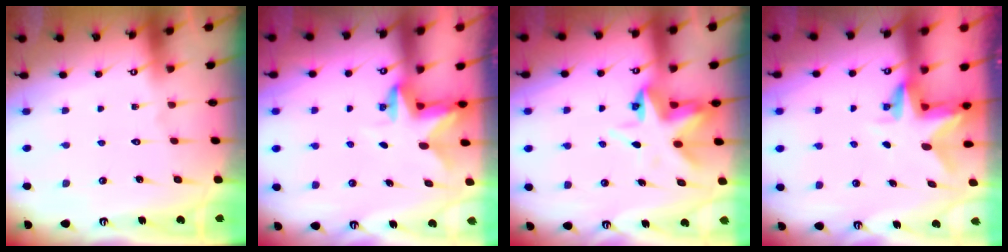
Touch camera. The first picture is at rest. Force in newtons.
{"total": 2.7, "press": 2.7, "slide": 0.5}
{"total": 7.3, "press": 7.1, "slide": 1.9}
{"total": 3.5, "press": 3.5, "slide": 0.2}